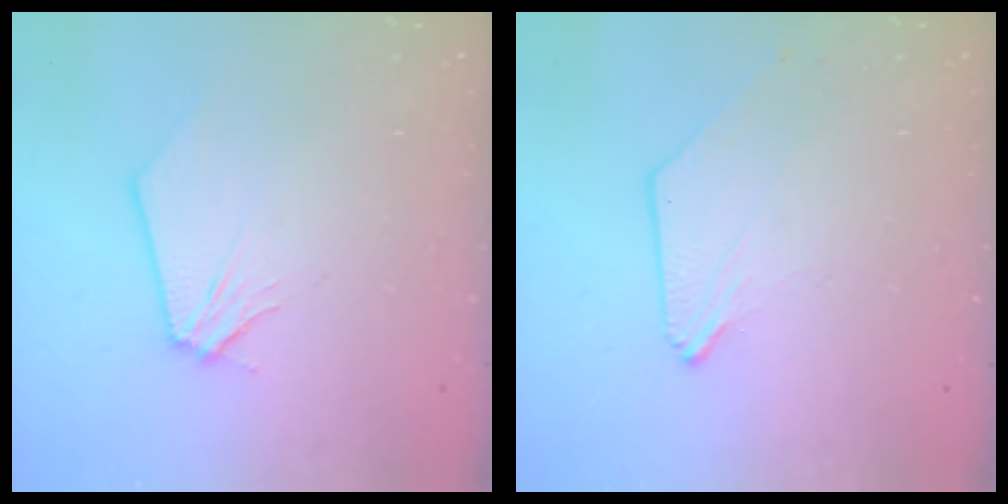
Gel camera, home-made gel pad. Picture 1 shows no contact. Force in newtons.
{"total": 0.0}